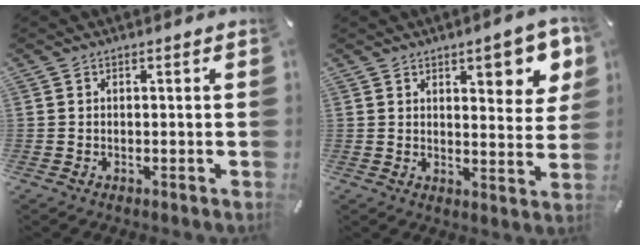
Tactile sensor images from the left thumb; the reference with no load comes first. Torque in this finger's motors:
{"motor_torque": [0.52, -0.01, 0.40, 0.38, -0.01]}